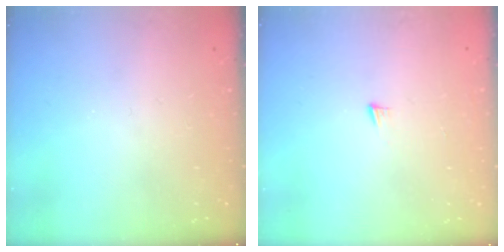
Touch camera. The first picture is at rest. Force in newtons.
{"total": 5.2, "press": 5.2, "slide": 0.3}